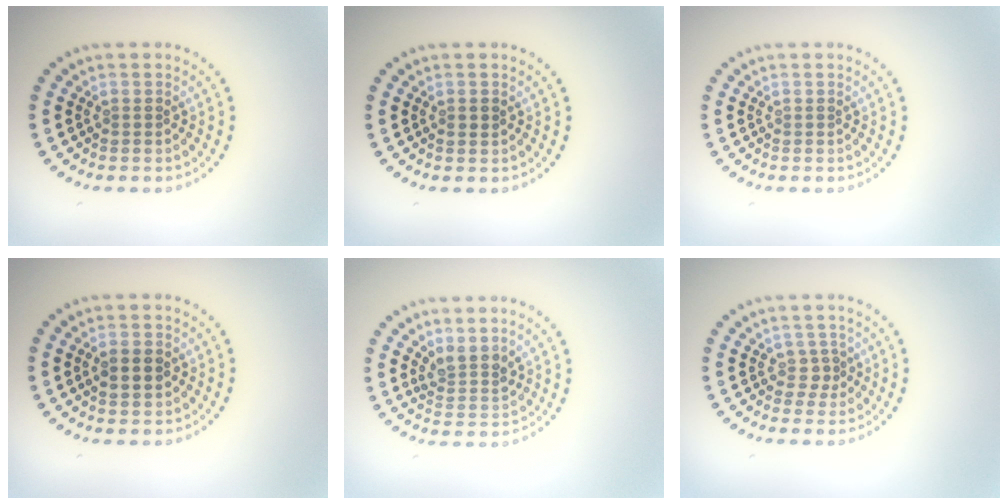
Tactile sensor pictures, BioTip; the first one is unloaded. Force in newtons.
{"total": 0.8, "press": 0.8, "slide": 0.3}
{"total": 0.0}
{"total": 2.2, "press": 2.1, "slide": 0.1}
{"total": 2.3, "press": 1.8, "slide": 1.4}
{"total": 1.5, "press": 1.1, "slide": 1.0}